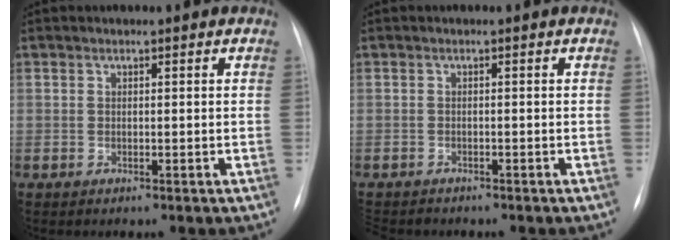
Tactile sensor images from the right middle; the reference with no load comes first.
{"total": 4.6, "force": [-4.0, 1.9, 1.2], "torque": [-0.016, -0.003, -0.057]}